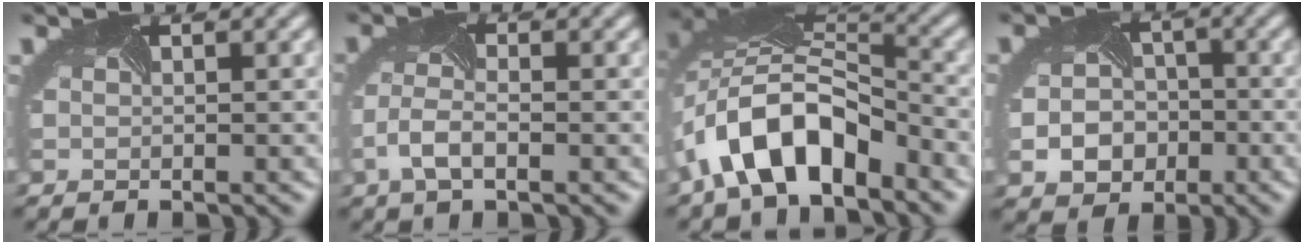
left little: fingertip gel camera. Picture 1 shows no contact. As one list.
[{"total": 2.6, "force": [-1.2, 1.1, 2.0], "torque": [-0.060, 0.004, -0.029]}, {"total": 8.3, "force": [-4.7, 4.2, 5.4], "torque": [-0.106, 0.011, -0.096]}, {"total": 4.0, "force": [-1.3, 3.4, 1.7], "torque": [-0.040, -0.009, -0.022]}]